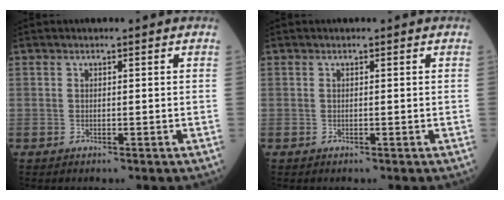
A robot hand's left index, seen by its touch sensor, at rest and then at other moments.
{"total": 0.0}